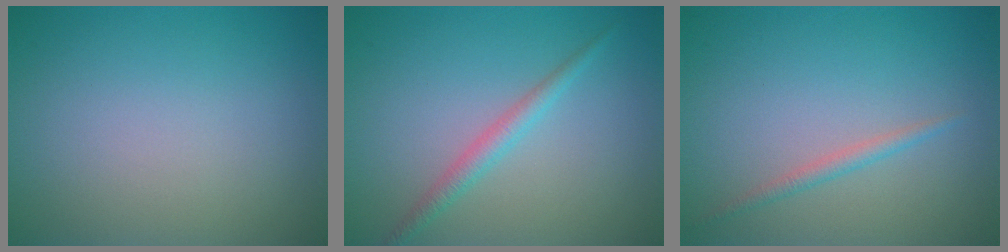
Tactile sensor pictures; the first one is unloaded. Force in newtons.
{"total": 1.8, "press": 1.8, "slide": 0.0}
{"total": 1.2, "press": 1.2, "slide": 0.1}